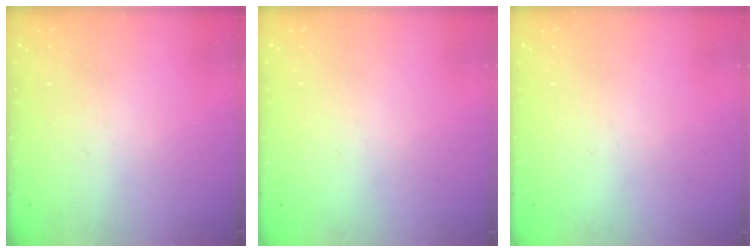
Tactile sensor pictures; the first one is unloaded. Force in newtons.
{"total": 2.1, "press": 2.1, "slide": 0.1}
{"total": 2.2, "press": 2.2, "slide": 0.1}